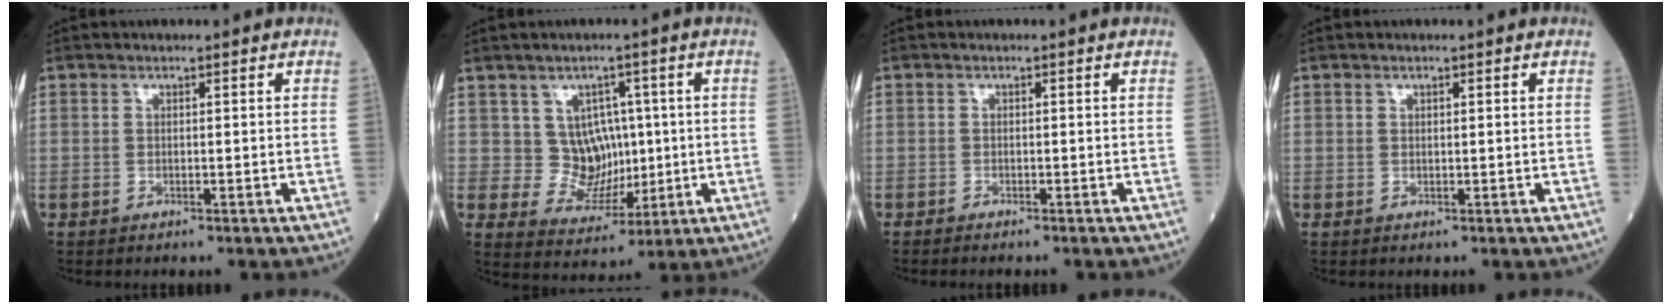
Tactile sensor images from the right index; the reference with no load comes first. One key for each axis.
{"total": 6.4, "fx": 1.3, "fy": 5.5, "fz": 2.9, "tx": -0.038, "ty": 0.009, "tz": 0.038}
{"total": 1.4, "fx": -1.2, "fy": -0.1, "fz": 0.7, "tx": -0.010, "ty": 0.000, "tz": -0.013}
{"total": 0.0}